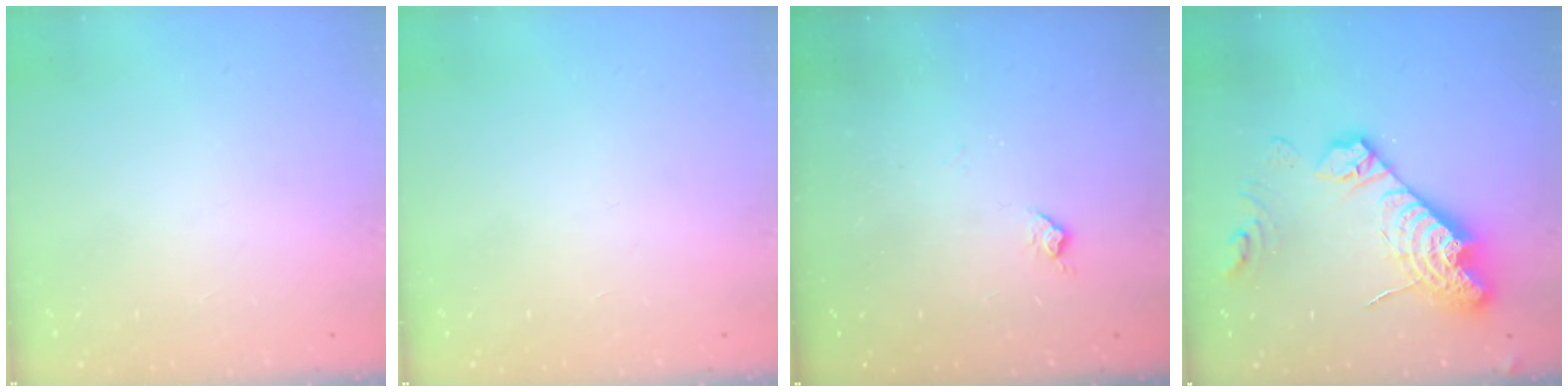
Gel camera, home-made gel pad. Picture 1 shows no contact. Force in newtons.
{"total": 0.0}
{"total": 5.3, "press": 5.2, "slide": 0.8}
{"total": 18.7, "press": 18.6, "slide": 1.6}